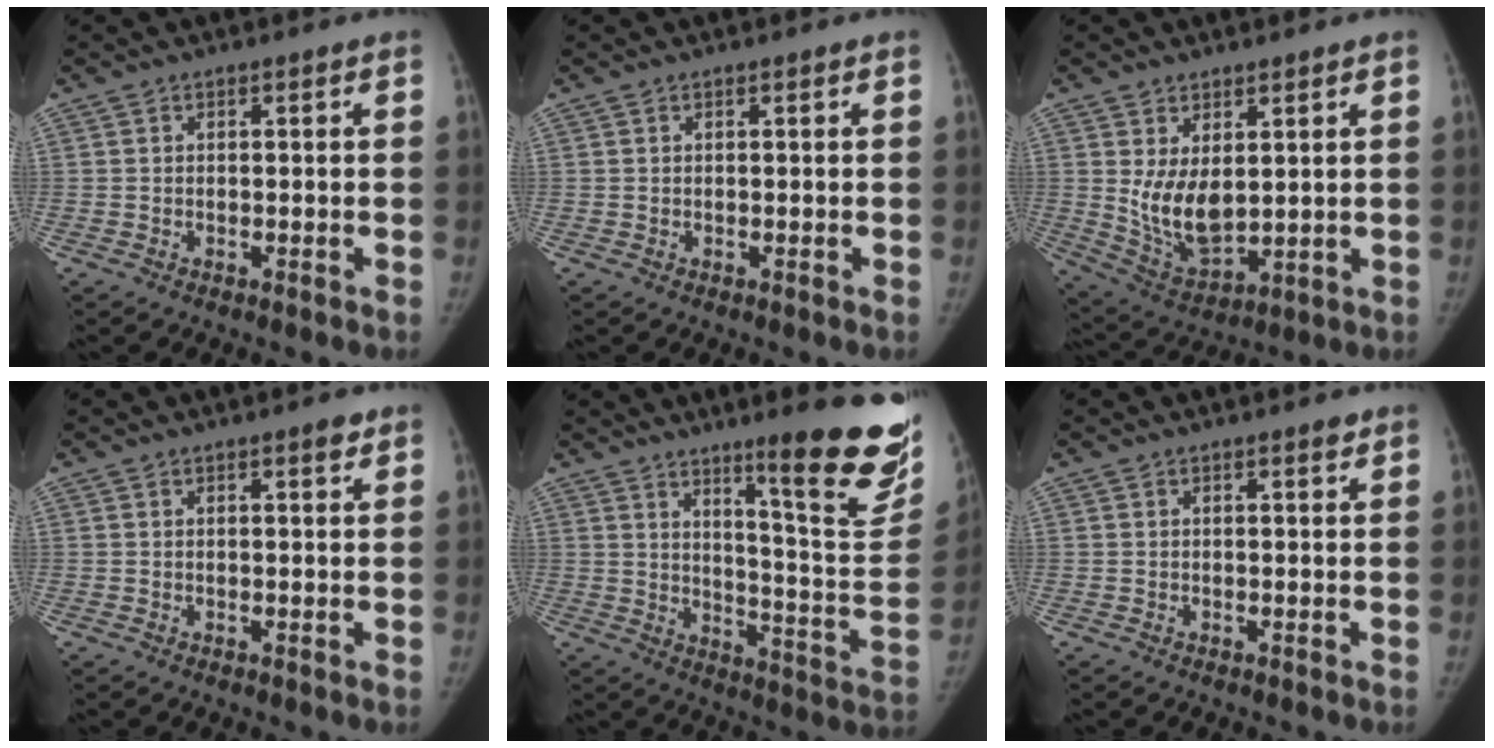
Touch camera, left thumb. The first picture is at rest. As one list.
[{"total": 0.0}, {"total": 10.1, "force": [1.9, 5.8, 8.0], "torque": [-0.127, -0.029, 0.057]}, {"total": 1.7, "force": [1.1, 0.5, 1.2], "torque": [-0.013, -0.005, 0.016]}, {"total": 21.6, "force": [13.6, 3.5, 16.4], "torque": [-0.178, -0.094, 0.197]}, {"total": 1.2, "force": [0.8, 0.3, 0.7], "torque": [-0.007, -0.004, 0.012]}]